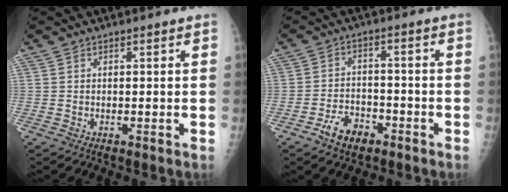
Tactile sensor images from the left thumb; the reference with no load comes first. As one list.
[{"total": 6.6, "force": [-4.1, 3.8, 3.4], "torque": [-0.047, 0.027, -0.070]}]